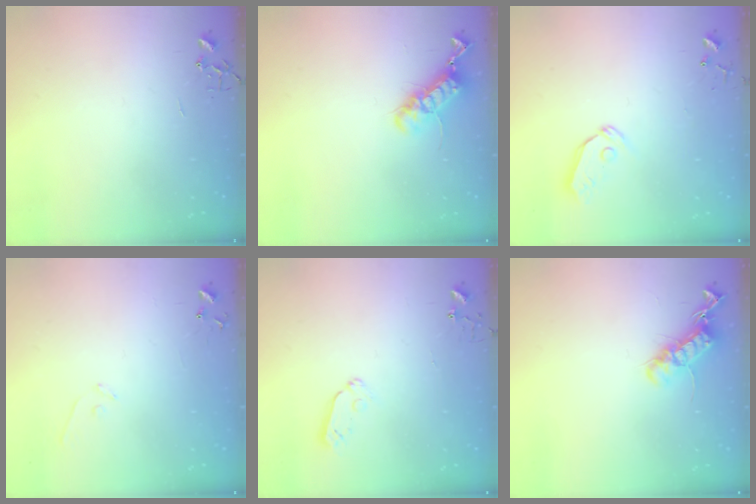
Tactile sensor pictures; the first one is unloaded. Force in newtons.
{"total": 12.7, "press": 12.6, "slide": 1.6}
{"total": 6.0, "press": 6.0, "slide": 0.5}
{"total": 5.3, "press": 5.3, "slide": 0.4}
{"total": 4.7, "press": 4.6, "slide": 0.9}
{"total": 13.0, "press": 13.0, "slide": 0.3}